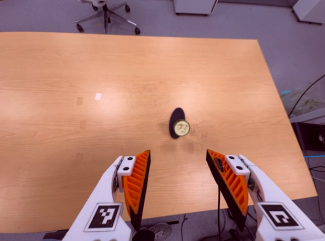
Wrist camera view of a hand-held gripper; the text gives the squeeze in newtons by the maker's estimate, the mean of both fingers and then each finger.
{"total": 0.0}